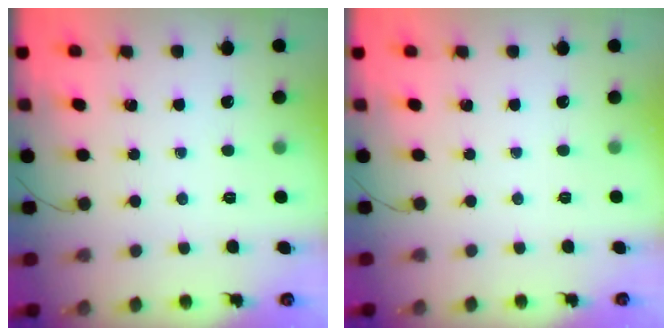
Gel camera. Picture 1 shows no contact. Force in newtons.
{"total": 2.5, "press": 2.4, "slide": 0.5}